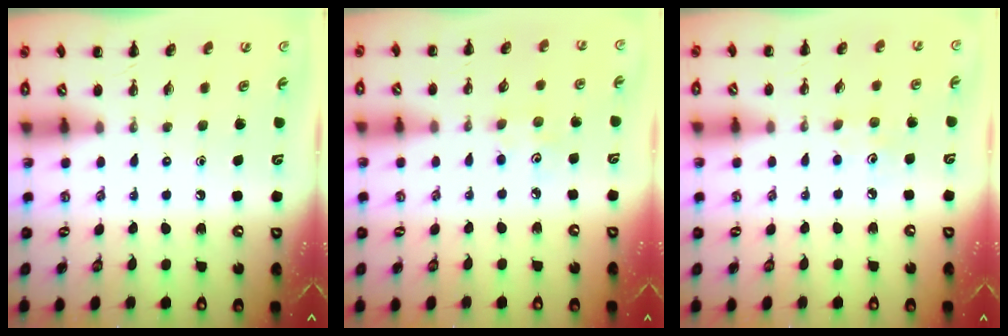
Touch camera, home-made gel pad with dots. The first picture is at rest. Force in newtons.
{"total": 2.7, "press": 2.6, "slide": 0.8}
{"total": 4.1, "press": 4.0, "slide": 1.2}